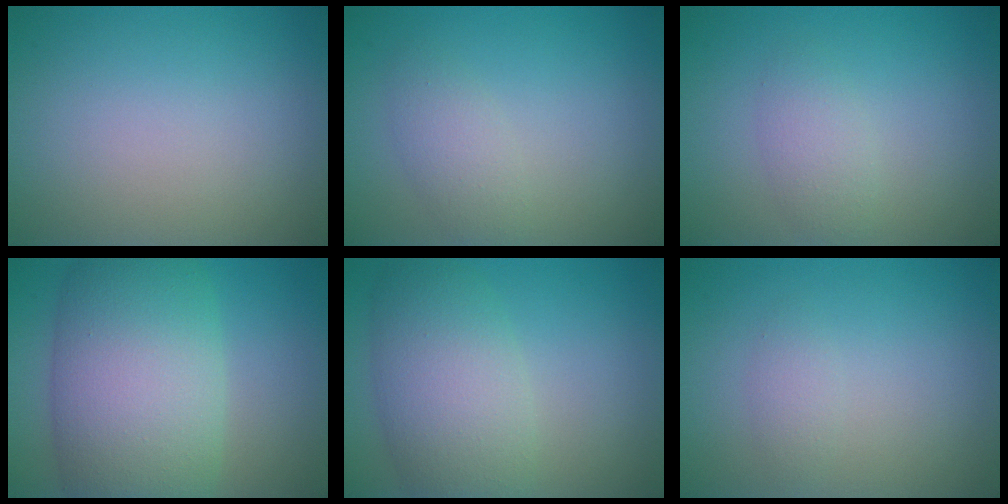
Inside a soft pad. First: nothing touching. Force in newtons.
{"total": 2.2, "press": 2.2, "slide": 0.1}
{"total": 1.9, "press": 1.9, "slide": 0.1}
{"total": 11.9, "press": 11.9, "slide": 0.3}
{"total": 6.7, "press": 6.7, "slide": 0.2}
{"total": 1.1, "press": 1.1, "slide": 0.1}